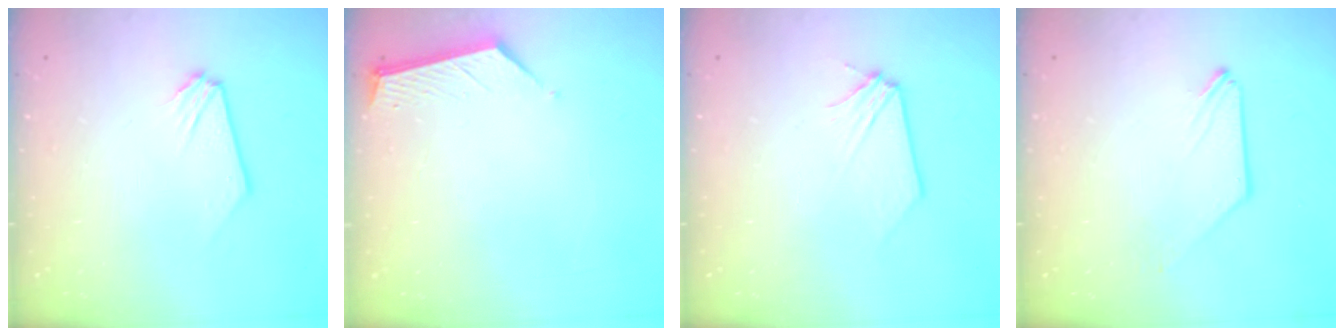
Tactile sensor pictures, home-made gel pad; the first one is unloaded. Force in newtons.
{"total": 3.7, "press": 3.7, "slide": 0.5}
{"total": 0.0}
{"total": 0.0}